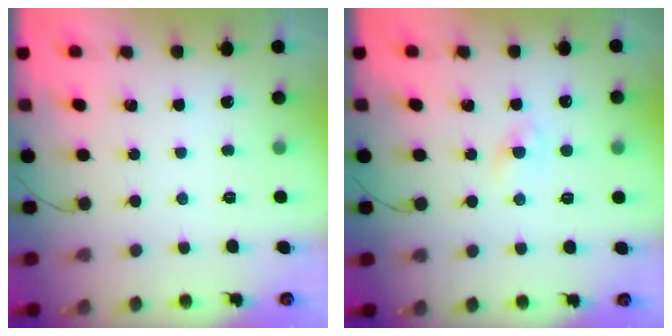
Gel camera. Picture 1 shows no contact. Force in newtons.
{"total": 0.7, "press": 0.6, "slide": 0.5}